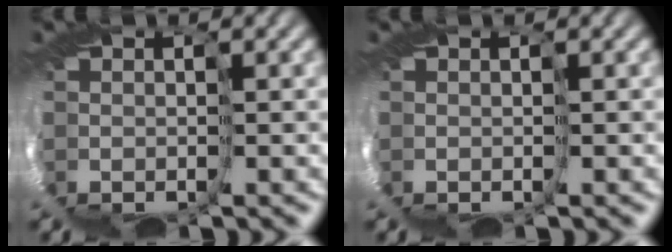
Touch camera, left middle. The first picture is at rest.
{"total": 0.0}